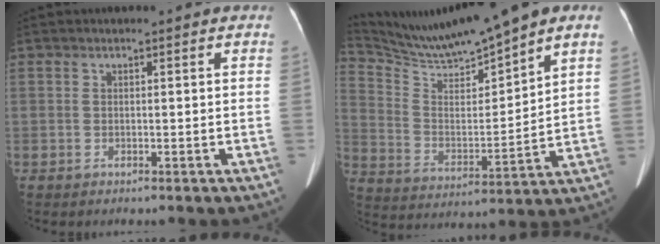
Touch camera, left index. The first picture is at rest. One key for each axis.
{"total": 13.4, "fx": 12.2, "fy": -1.4, "fz": 5.3, "tx": -0.115, "ty": 0.000, "tz": 0.232}